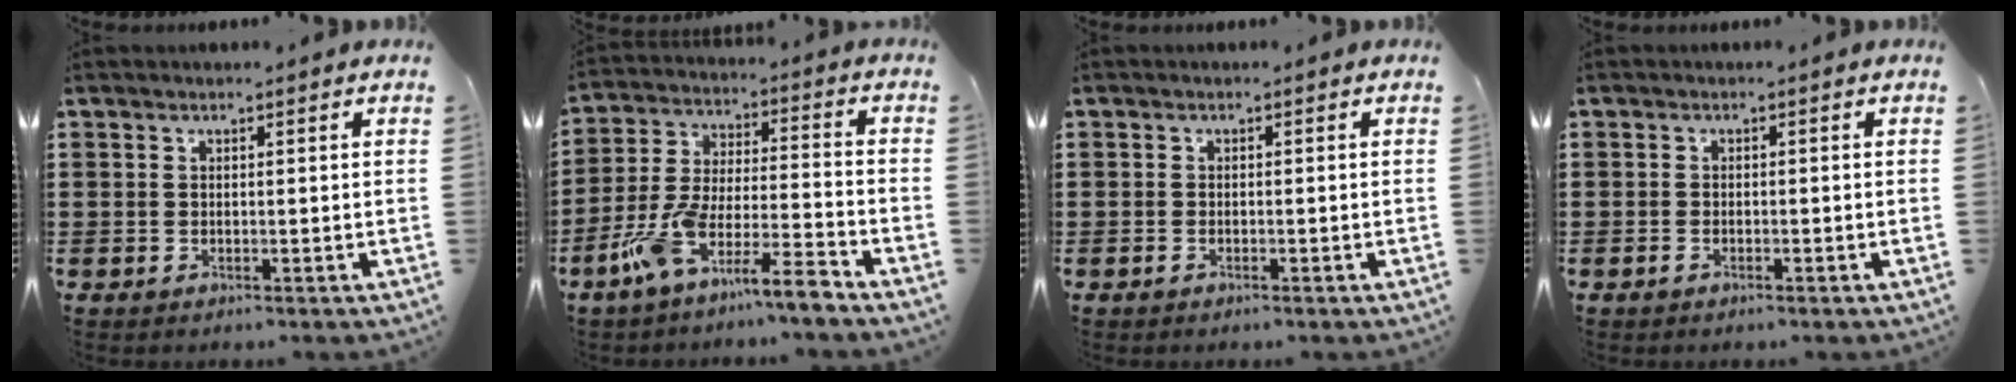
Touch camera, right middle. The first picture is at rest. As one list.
[{"total": 9.9, "force": [-8.1, 0.5, 5.6], "torque": [-0.135, -0.003, -0.169]}, {"total": 0.6, "force": [-0.5, 0.2, 0.4], "torque": [-0.009, -0.003, -0.009]}, {"total": 0.8, "force": [-0.6, 0.3, 0.5], "torque": [-0.012, -0.003, -0.011]}]